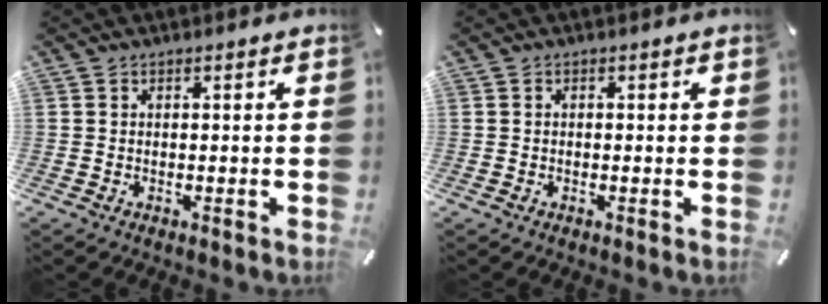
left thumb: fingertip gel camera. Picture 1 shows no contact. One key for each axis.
{"total": 0.8, "fx": -0.2, "fy": 0.5, "fz": 0.5, "tx": -0.010, "ty": 0.003, "tz": -0.005}